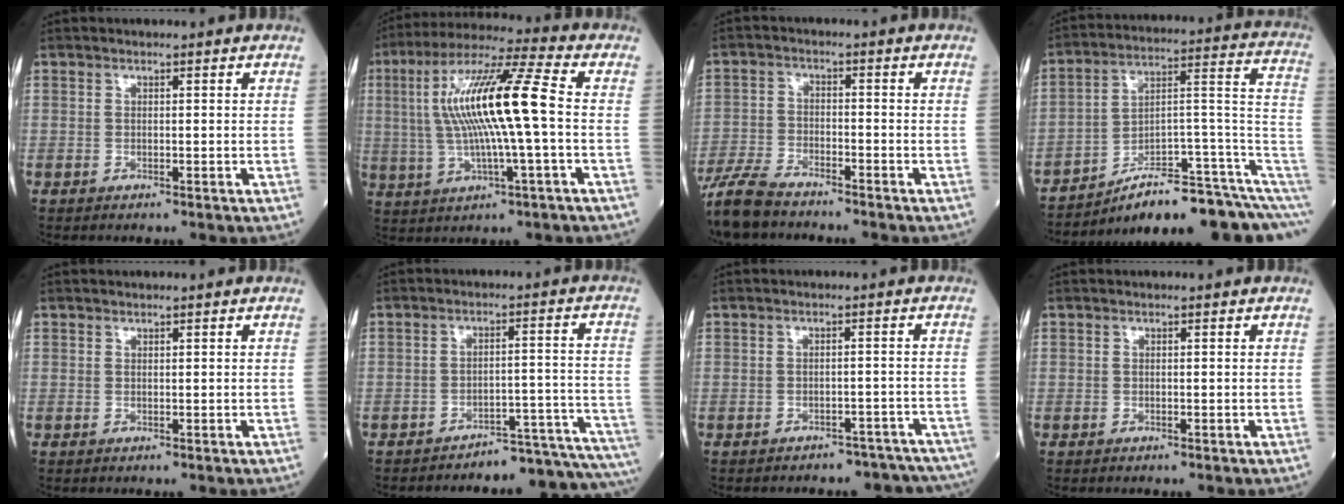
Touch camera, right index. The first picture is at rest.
{"total": 15.5, "force": [0.8, 0.7, 15.5], "torque": [-0.302, 0.020, 0.010]}
{"total": 8.0, "force": [-7.2, 1.6, 3.3], "torque": [-0.065, -0.023, -0.134]}
{"total": 16.9, "force": [-12.8, 2.8, 10.8], "torque": [-0.089, 0.078, -0.184]}
{"total": 0.0}
{"total": 14.9, "force": [-14.8, 0.4, 1.7], "torque": [0.023, 0.035, -0.181]}
{"total": 11.4, "force": [-10.4, 4.4, 1.7], "torque": [-0.007, 0.013, -0.102]}
{"total": 0.0}